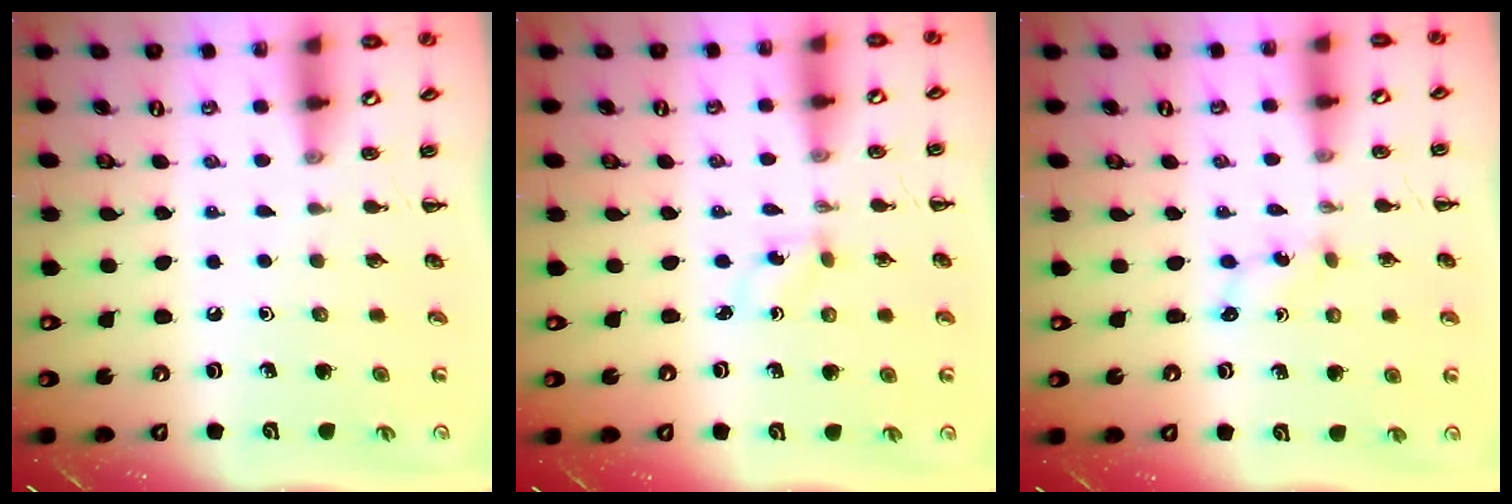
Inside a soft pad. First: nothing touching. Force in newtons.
{"total": 1.2, "press": 1.1, "slide": 0.5}
{"total": 1.3, "press": 1.2, "slide": 0.4}